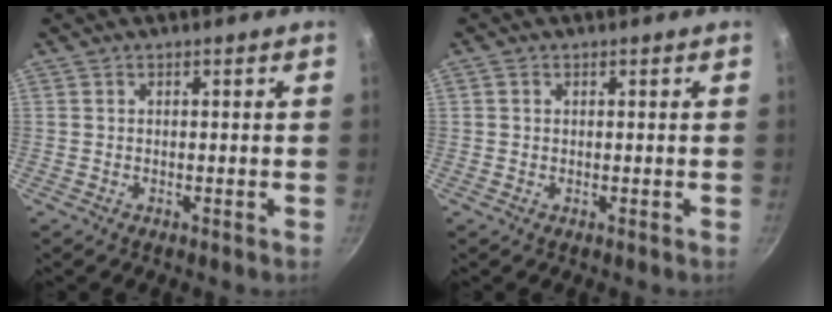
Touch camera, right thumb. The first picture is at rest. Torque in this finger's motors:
{"motor_torque": [-0.33, -0.41, -0.06, 0.45, 0.08]}